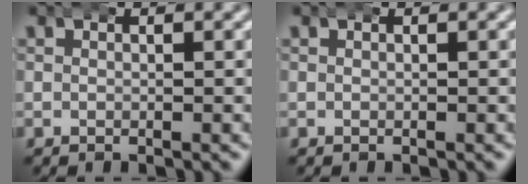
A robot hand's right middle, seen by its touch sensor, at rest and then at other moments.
{"total": 0.0}